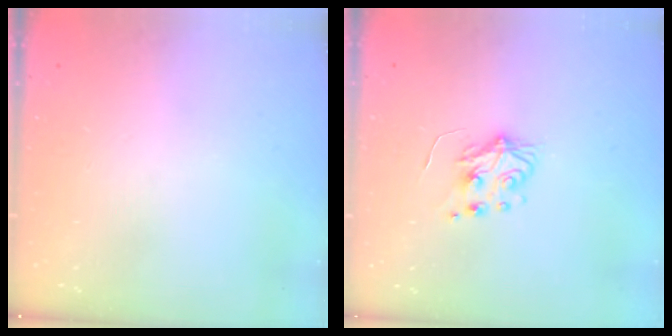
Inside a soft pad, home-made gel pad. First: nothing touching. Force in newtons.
{"total": 5.9, "press": 5.9, "slide": 0.6}